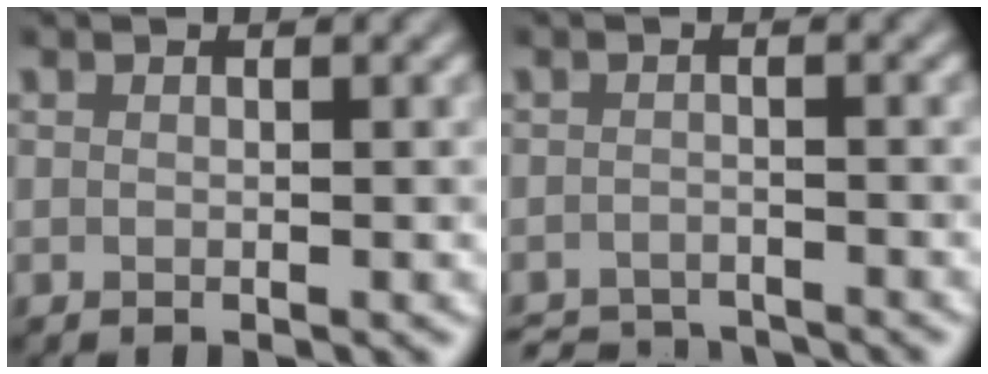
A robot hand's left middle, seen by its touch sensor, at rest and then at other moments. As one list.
[{"total": 3.8, "force": [-3.7, 0.6, 0.7], "torque": [-0.009, -0.008, -0.064]}]